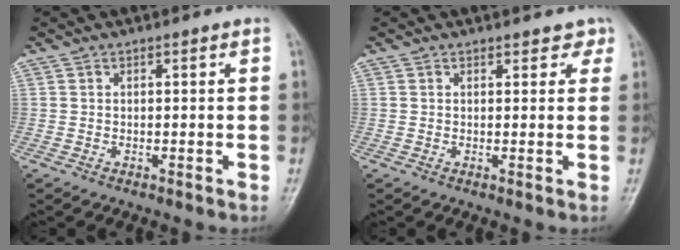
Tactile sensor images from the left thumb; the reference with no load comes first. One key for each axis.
{"total": 2.1, "fx": 1.6, "fy": 1.3, "fz": 0.4, "tx": 0.020, "ty": -0.006, "tz": 0.009}